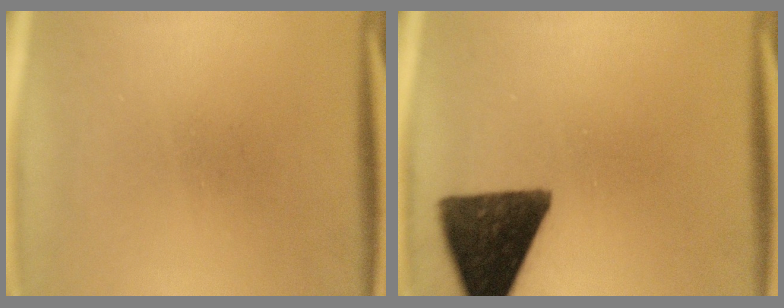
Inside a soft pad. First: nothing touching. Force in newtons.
{"total": 13.6}